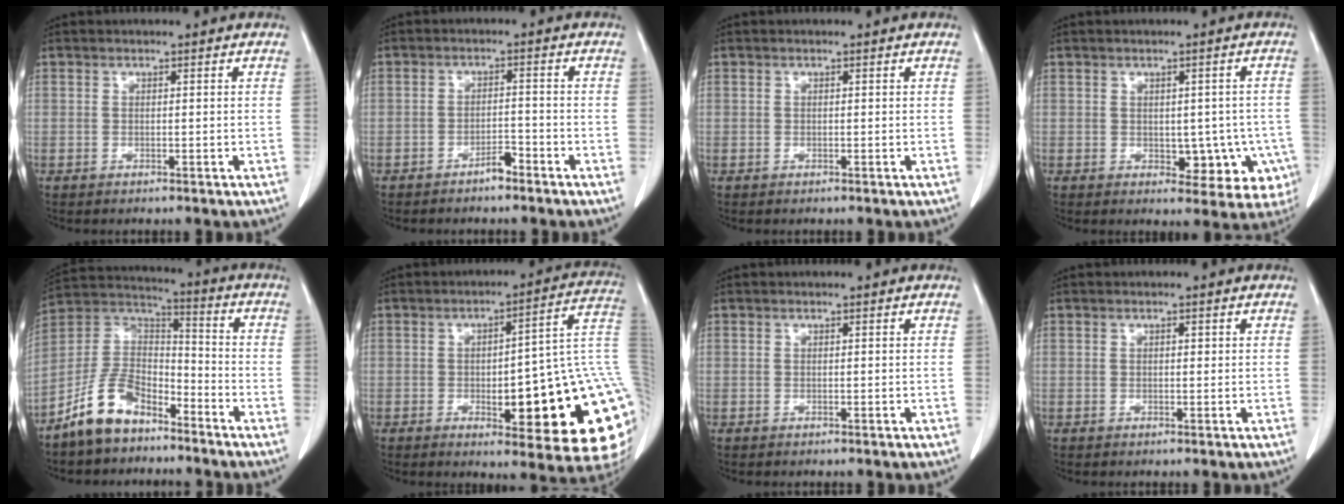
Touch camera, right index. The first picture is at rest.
{"total": 2.6, "force": [-2.1, 0.7, 1.4], "torque": [-0.020, 0.003, -0.036]}
{"total": 0.0}
{"total": 8.0, "force": [-1.7, 4.7, 6.3], "torque": [-0.053, 0.014, -0.011]}
{"total": 11.3, "force": [-7.9, 5.6, 5.8], "torque": [-0.128, 0.023, -0.156]}
{"total": 24.1, "force": [-4.1, 5.4, 23.1], "torque": [-0.184, 0.024, -0.044]}
{"total": 0.0}
{"total": 0.6, "force": [0.2, 0.3, 0.5], "torque": [-0.008, 0.001, 0.003]}